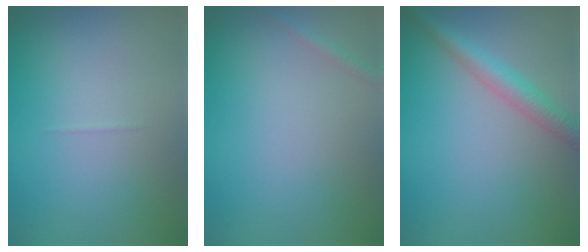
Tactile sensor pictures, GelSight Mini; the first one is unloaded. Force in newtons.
{"total": 0.8, "press": 0.7, "slide": 0.1}
{"total": 2.8, "press": 2.8, "slide": 0.1}